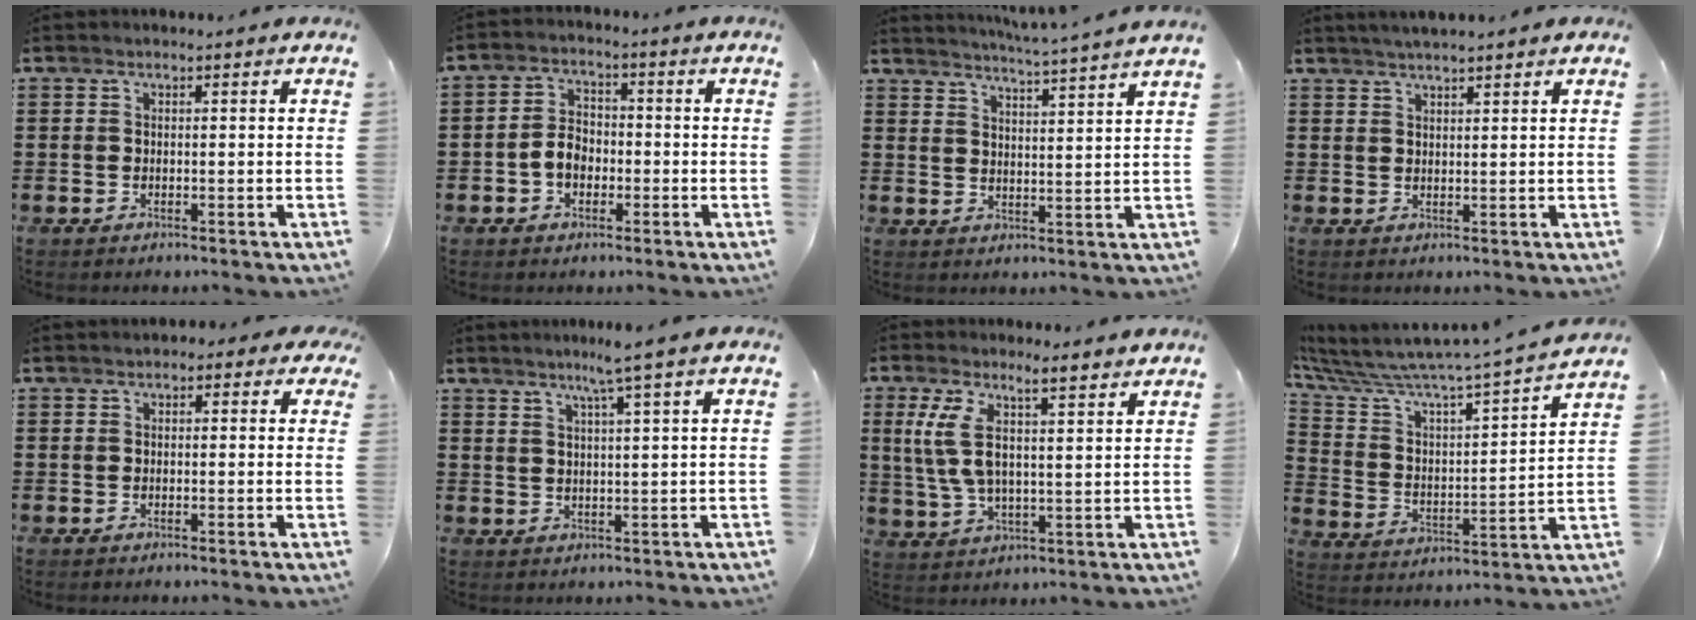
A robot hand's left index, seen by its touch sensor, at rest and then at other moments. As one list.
[{"total": 4.3, "force": [-1.3, 3.0, 2.8], "torque": [-0.069, 0.004, -0.031]}, {"total": 4.1, "force": [3.8, -1.2, 0.8], "torque": [-0.030, -0.028, 0.063]}, {"total": 1.9, "force": [1.8, 0.0, 0.6], "torque": [-0.015, 0.003, 0.034]}, {"total": 1.1, "force": [0.1, 0.9, 0.6], "torque": [-0.015, 0.008, 0.000]}, {"total": 4.4, "force": [2.9, -1.0, 3.2], "torque": [-0.067, -0.004, 0.047]}, {"total": 7.5, "force": [4.5, 1.5, 5.8], "torque": [-0.129, -0.004, 0.076]}, {"total": 6.4, "force": [6.1, 0.0, 2.0], "torque": [-0.076, -0.067, 0.093]}]